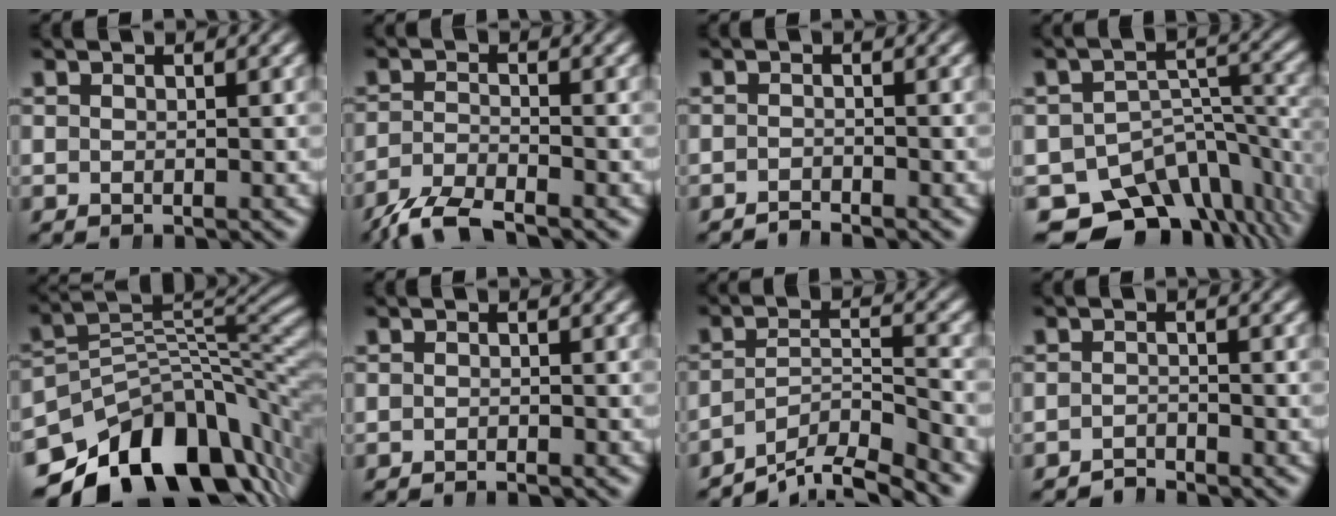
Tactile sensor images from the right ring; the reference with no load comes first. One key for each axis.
{"total": 4.5, "fx": -3.8, "fy": 1.6, "fz": 1.8, "tx": -0.039, "ty": -0.014, "tz": -0.057}
{"total": 1.7, "fx": -1.7, "fy": 0.2, "fz": -0.2, "tx": -0.003, "ty": -0.006, "tz": -0.031}
{"total": 13.8, "fx": -9.2, "fy": 8.2, "fz": 6.2, "tx": -0.087, "ty": -0.039, "tz": -0.132}
{"total": 17.5, "fx": -9.5, "fy": 9.7, "fz": 11.1, "tx": -0.158, "ty": -0.035, "tz": -0.129}
{"total": 0.9, "fx": -0.9, "fy": 0.1, "fz": 0.1, "tx": -0.004, "ty": 0.002, "tz": -0.017}
{"total": 9.3, "fx": -7.3, "fy": 4.3, "fz": 3.8, "tx": -0.067, "ty": -0.038, "tz": -0.107}
{"total": 2.1, "fx": -2.0, "fy": 0.2, "fz": -0.3, "tx": 0.000, "ty": -0.008, "tz": -0.037}